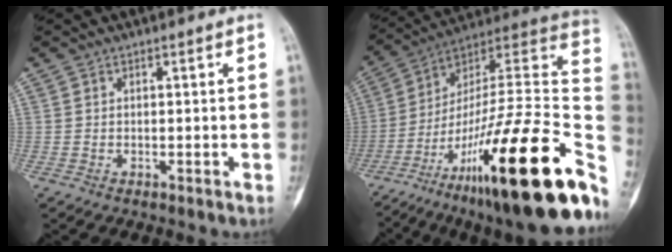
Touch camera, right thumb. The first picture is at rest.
{"total": 36.3, "force": [-15.4, 7.9, 31.9], "torque": [-0.413, 0.057, -0.248]}